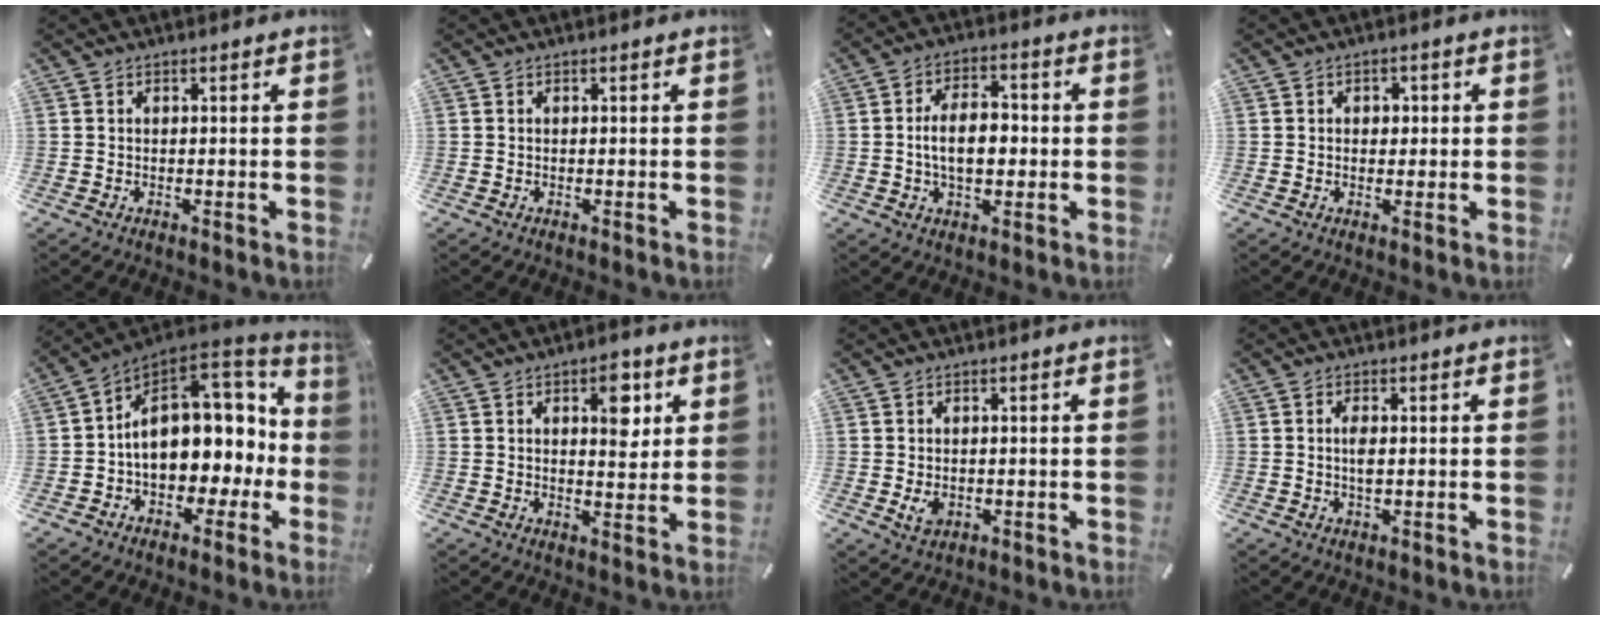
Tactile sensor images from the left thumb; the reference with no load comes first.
{"total": 0.0}
{"total": 9.1, "force": [-0.7, 5.7, 7.1], "torque": [-0.116, 0.004, -0.018]}
{"total": 2.3, "force": [-0.2, 1.8, 1.4], "torque": [-0.012, 0.002, -0.011]}
{"total": 17.8, "force": [2.4, 12.6, 12.4], "torque": [-0.187, -0.019, 0.049]}
{"total": 7.1, "force": [2.6, 4.2, 5.1], "torque": [-0.050, -0.011, 0.036]}
{"total": 2.6, "force": [-0.4, 1.9, 1.7], "torque": [-0.036, 0.002, -0.007]}
{"total": 2.7, "force": [0.1, 1.0, 2.5], "torque": [-0.058, -0.001, -0.002]}